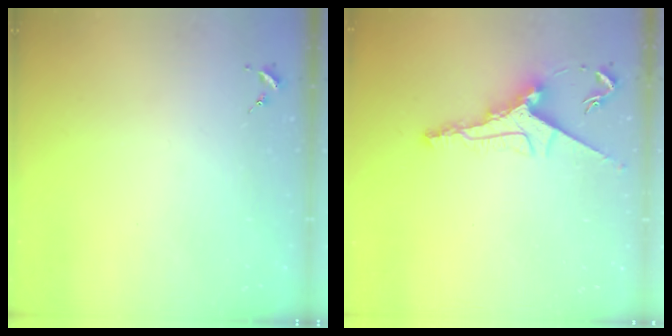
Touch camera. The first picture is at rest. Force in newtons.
{"total": 9.9, "press": 9.9, "slide": 0.4}